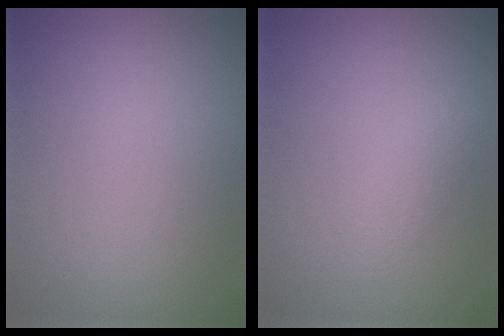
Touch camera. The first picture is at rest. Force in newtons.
{"total": 1.4, "press": 1.4, "slide": 0.1}